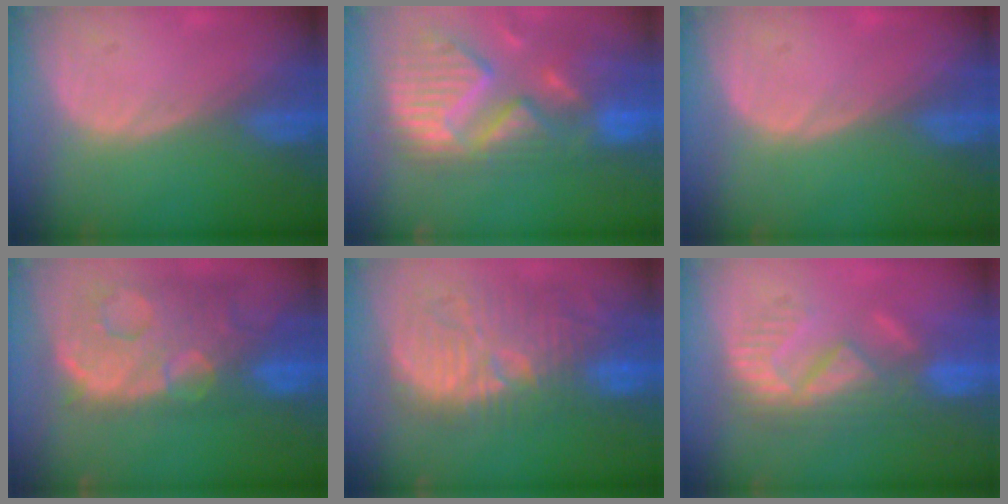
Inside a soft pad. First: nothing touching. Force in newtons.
{"total": 13.9, "press": 11.7, "slide": 7.5}
{"total": 0.0}
{"total": 14.3, "press": 11.6, "slide": 8.4}
{"total": 12.6, "press": 12.0, "slide": 4.1}
{"total": 8.5, "press": 8.3, "slide": 1.8}